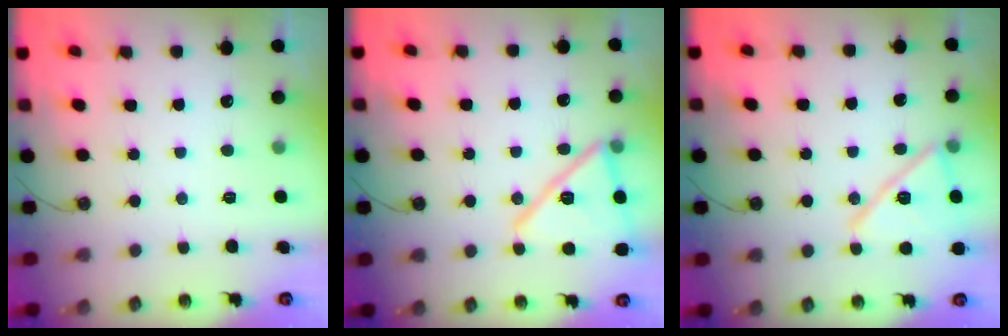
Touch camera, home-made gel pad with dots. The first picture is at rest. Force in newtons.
{"total": 17.1, "press": 15.3, "slide": 7.5}
{"total": 16.6, "press": 16.4, "slide": 2.6}